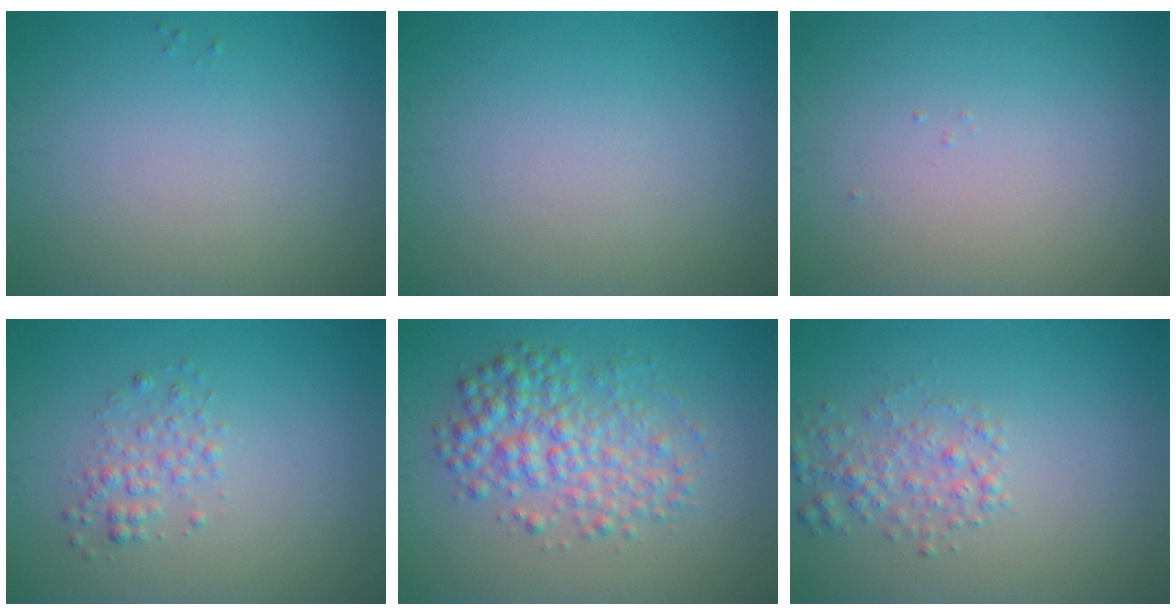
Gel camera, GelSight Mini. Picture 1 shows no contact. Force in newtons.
{"total": 0.0}
{"total": 0.0}
{"total": 1.8, "press": 1.8, "slide": 0.1}
{"total": 4.8, "press": 4.8, "slide": 0.1}
{"total": 2.3, "press": 2.3, "slide": 0.1}